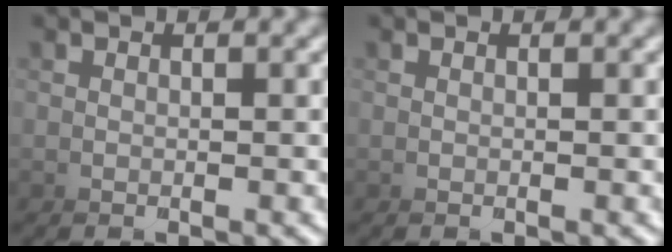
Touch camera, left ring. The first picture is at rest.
{"total": 0.0}